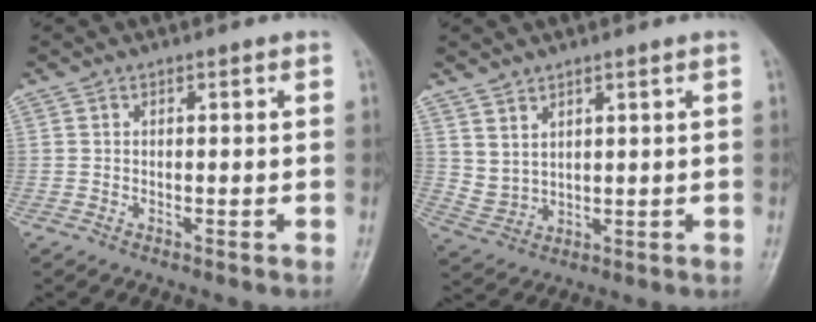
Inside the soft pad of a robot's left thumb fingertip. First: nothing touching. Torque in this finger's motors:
{"motor_torque": [0.07, -0.15, 0.03, -0.02, 0.07]}